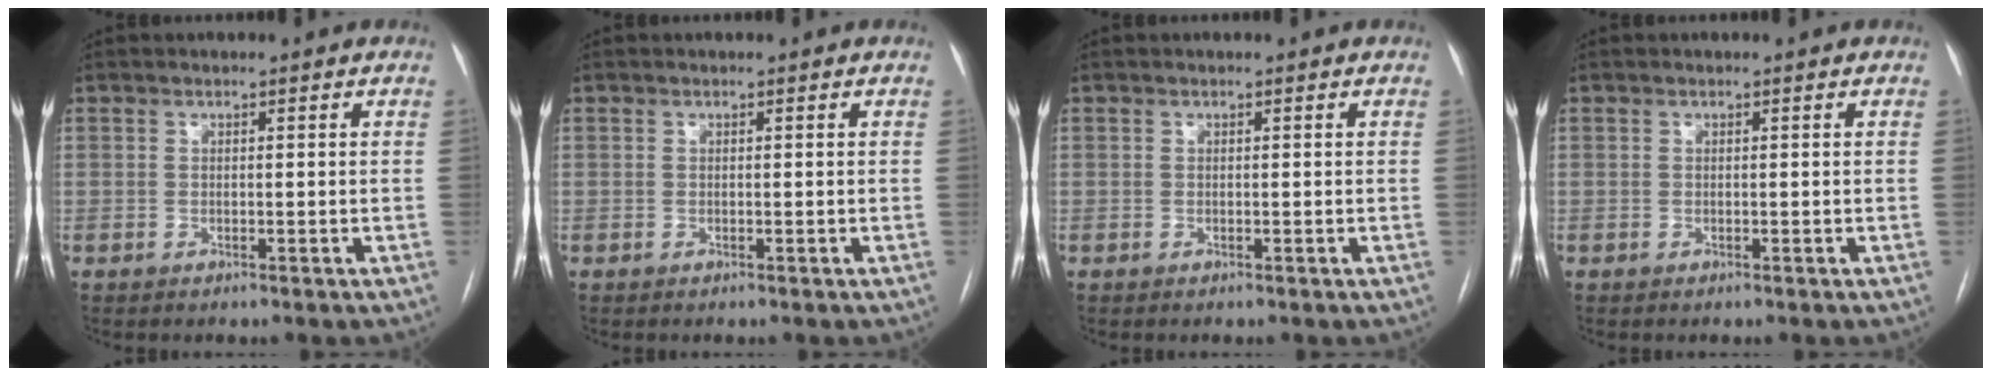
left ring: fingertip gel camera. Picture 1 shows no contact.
{"total": 0.0}
{"total": 0.0}
{"total": 0.0}